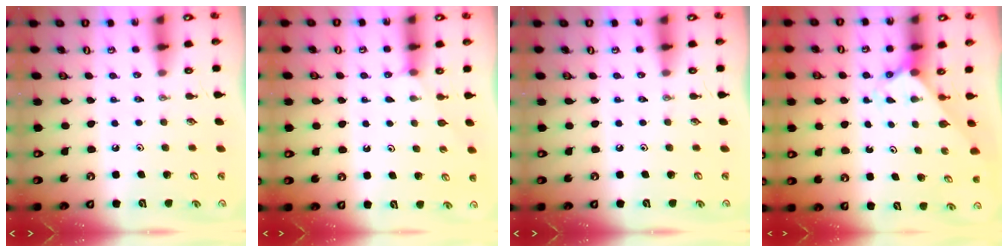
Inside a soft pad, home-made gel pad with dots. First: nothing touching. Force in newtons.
{"total": 4.2, "press": 4.1, "slide": 0.5}
{"total": 0.0}
{"total": 2.1, "press": 2.1, "slide": 0.2}